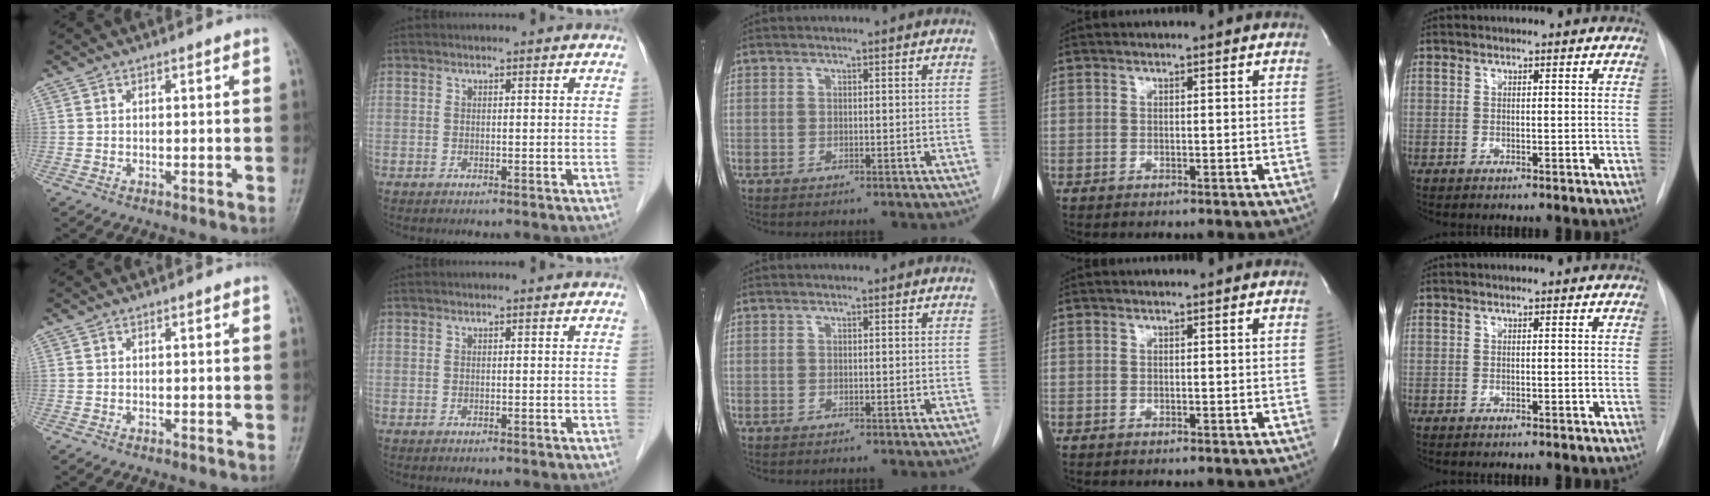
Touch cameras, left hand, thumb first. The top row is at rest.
{}